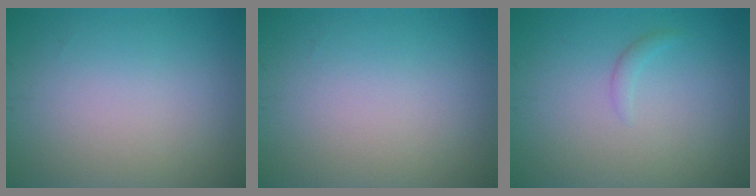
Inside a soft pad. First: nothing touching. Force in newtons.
{"total": 0.0}
{"total": 0.8, "press": 0.8, "slide": 0.0}